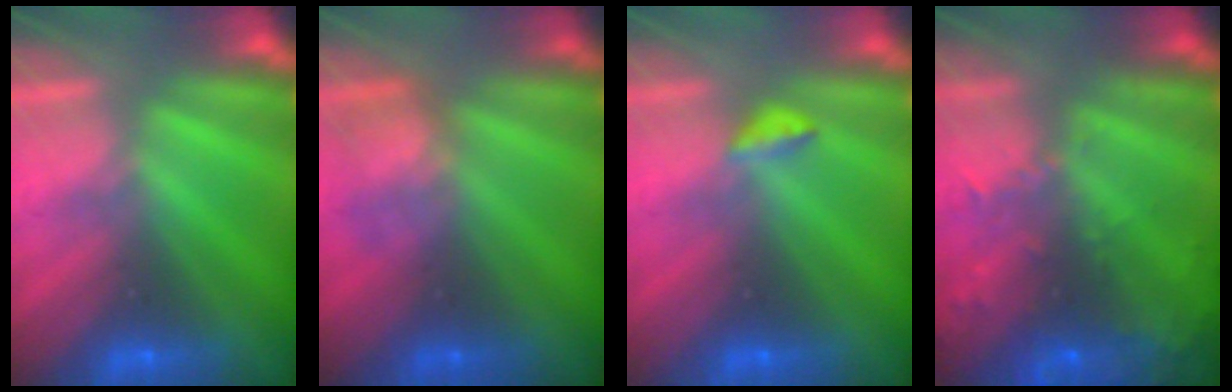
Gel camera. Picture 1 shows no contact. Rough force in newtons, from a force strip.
{"total": 2.4}
{"total": 2.8}
{"total": 9.4}